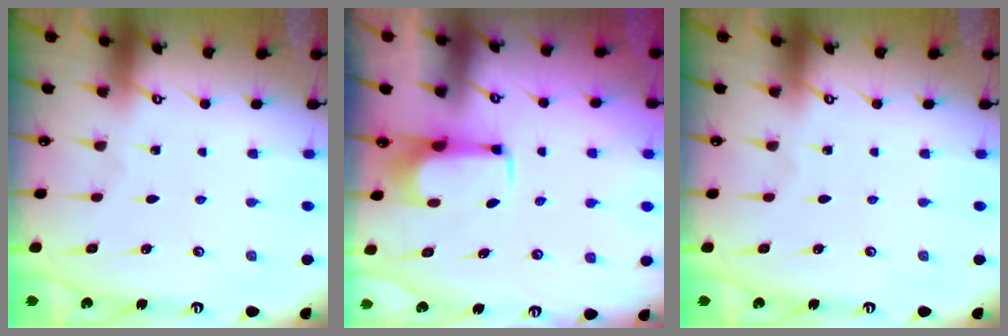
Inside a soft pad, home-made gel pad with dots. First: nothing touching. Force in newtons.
{"total": 2.1, "press": 2.1, "slide": 0.4}
{"total": 0.0}